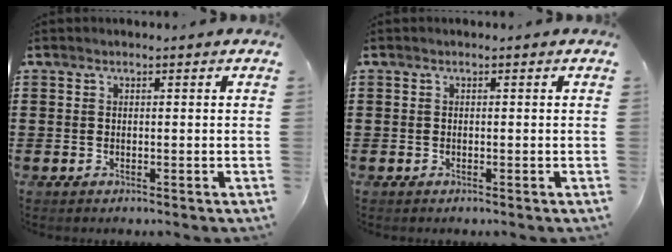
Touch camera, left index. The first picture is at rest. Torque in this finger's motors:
{"motor_torque": [0.26, 0.20, 0.04, 0.01]}